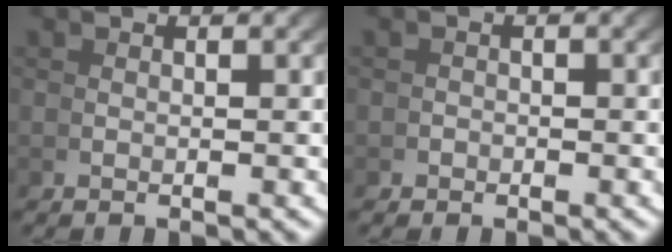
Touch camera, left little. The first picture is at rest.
{"total": 0.8, "force": [-0.6, 0.0, -0.5], "torque": [0.018, -0.002, -0.010]}